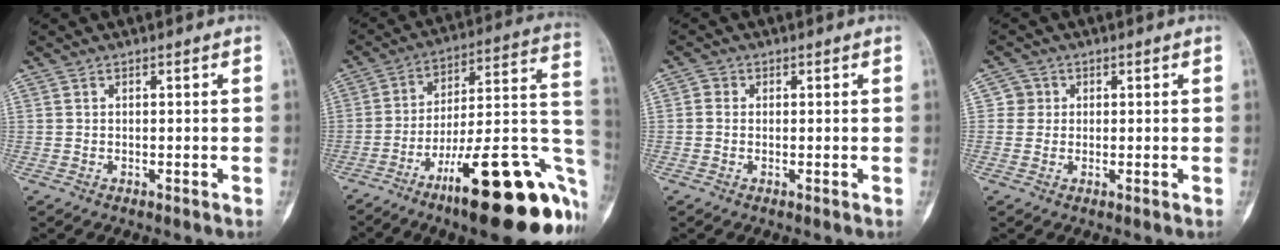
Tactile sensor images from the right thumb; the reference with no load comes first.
{"total": 28.1, "force": [-12.3, 7.1, 24.2], "torque": [-0.265, 0.069, -0.180]}
{"total": 1.5, "force": [0.1, 1.4, 0.5], "torque": [-0.001, 0.003, -0.001]}
{"total": 2.5, "force": [0.4, 2.5, 0.1], "torque": [0.018, 0.005, 0.001]}